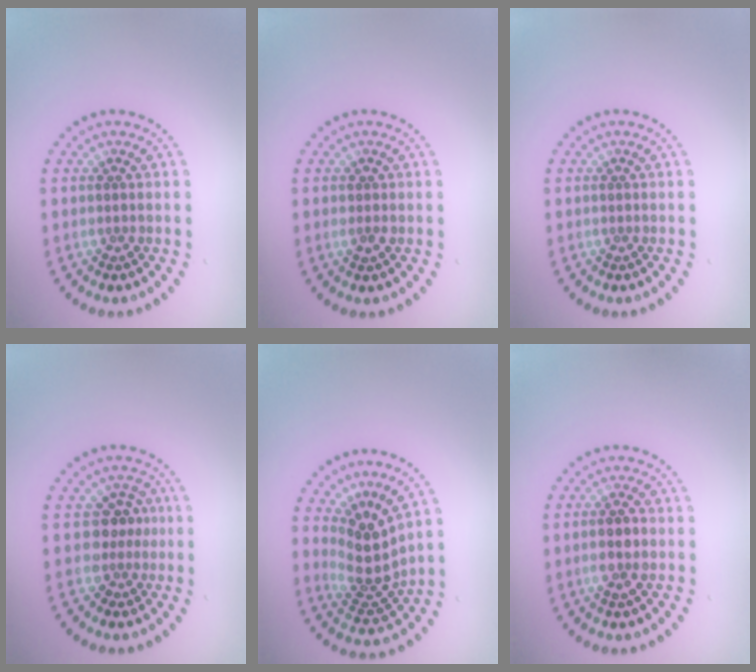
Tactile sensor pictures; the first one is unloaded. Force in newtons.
{"total": 0.8, "press": 0.8, "slide": 0.1}
{"total": 0.0}
{"total": 2.7, "press": 2.0, "slide": 1.8}
{"total": 3.7, "press": 2.6, "slide": 2.6}
{"total": 2.1, "press": 2.0, "slide": 0.6}